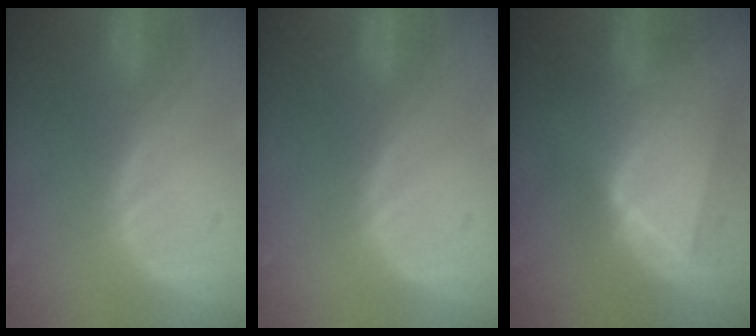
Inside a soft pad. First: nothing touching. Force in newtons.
{"total": 0.6, "press": 0.2, "slide": 0.5}
{"total": 9.0, "press": 8.1, "slide": 3.9}